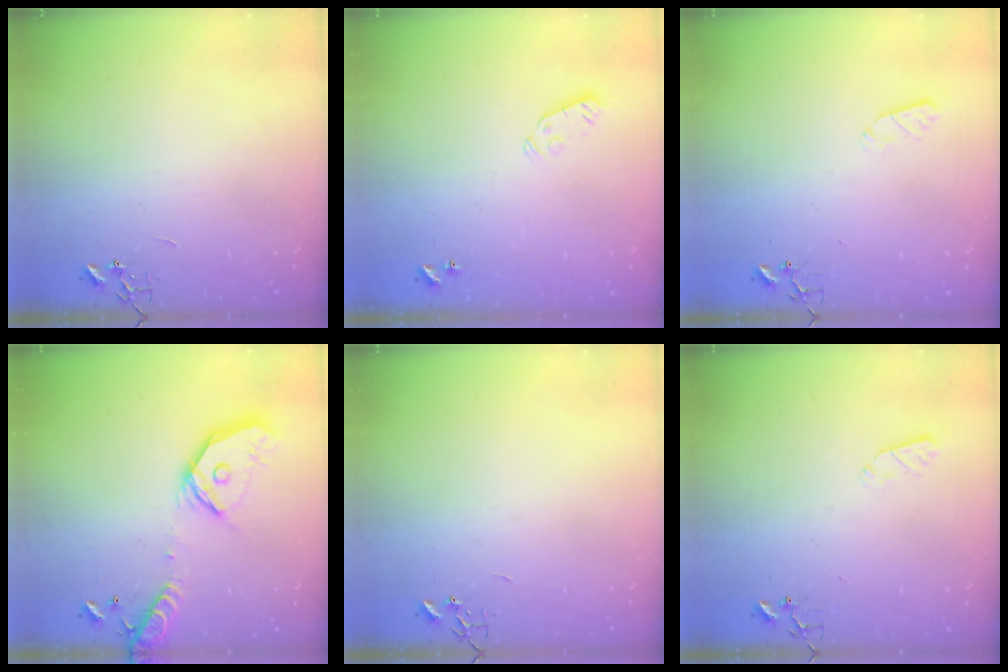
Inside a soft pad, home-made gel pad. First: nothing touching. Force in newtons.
{"total": 3.9, "press": 3.8, "slide": 0.9}
{"total": 3.2, "press": 3.1, "slide": 0.5}
{"total": 18.4, "press": 18.2, "slide": 3.1}
{"total": 0.0}
{"total": 3.2, "press": 3.1, "slide": 0.5}